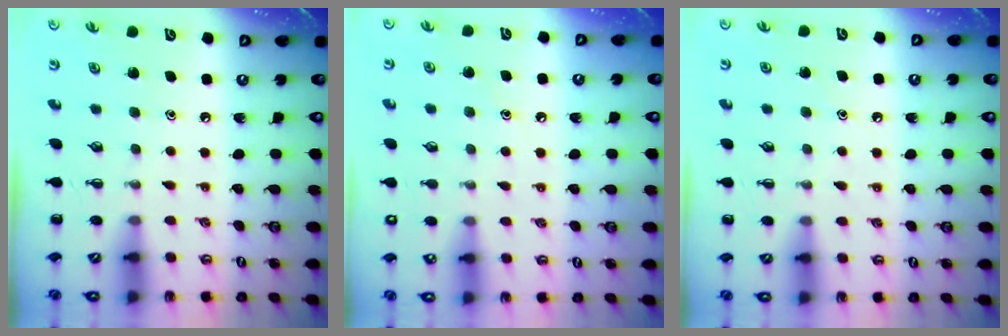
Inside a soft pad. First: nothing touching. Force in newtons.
{"total": 7.0, "press": 6.8, "slide": 1.8}
{"total": 7.0, "press": 6.8, "slide": 1.6}